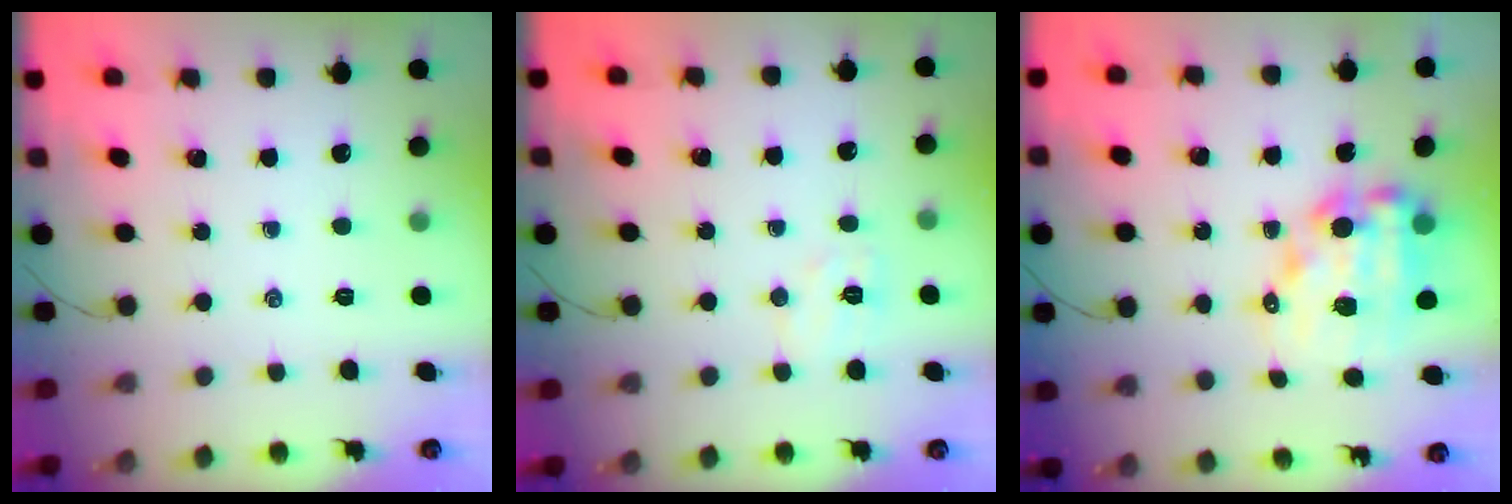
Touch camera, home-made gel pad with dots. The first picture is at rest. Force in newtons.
{"total": 5.2, "press": 5.1, "slide": 1.1}
{"total": 12.6, "press": 12.2, "slide": 3.3}